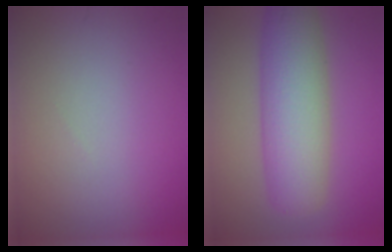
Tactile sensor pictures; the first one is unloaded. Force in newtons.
{"total": 7.6, "press": 7.6, "slide": 0.3}